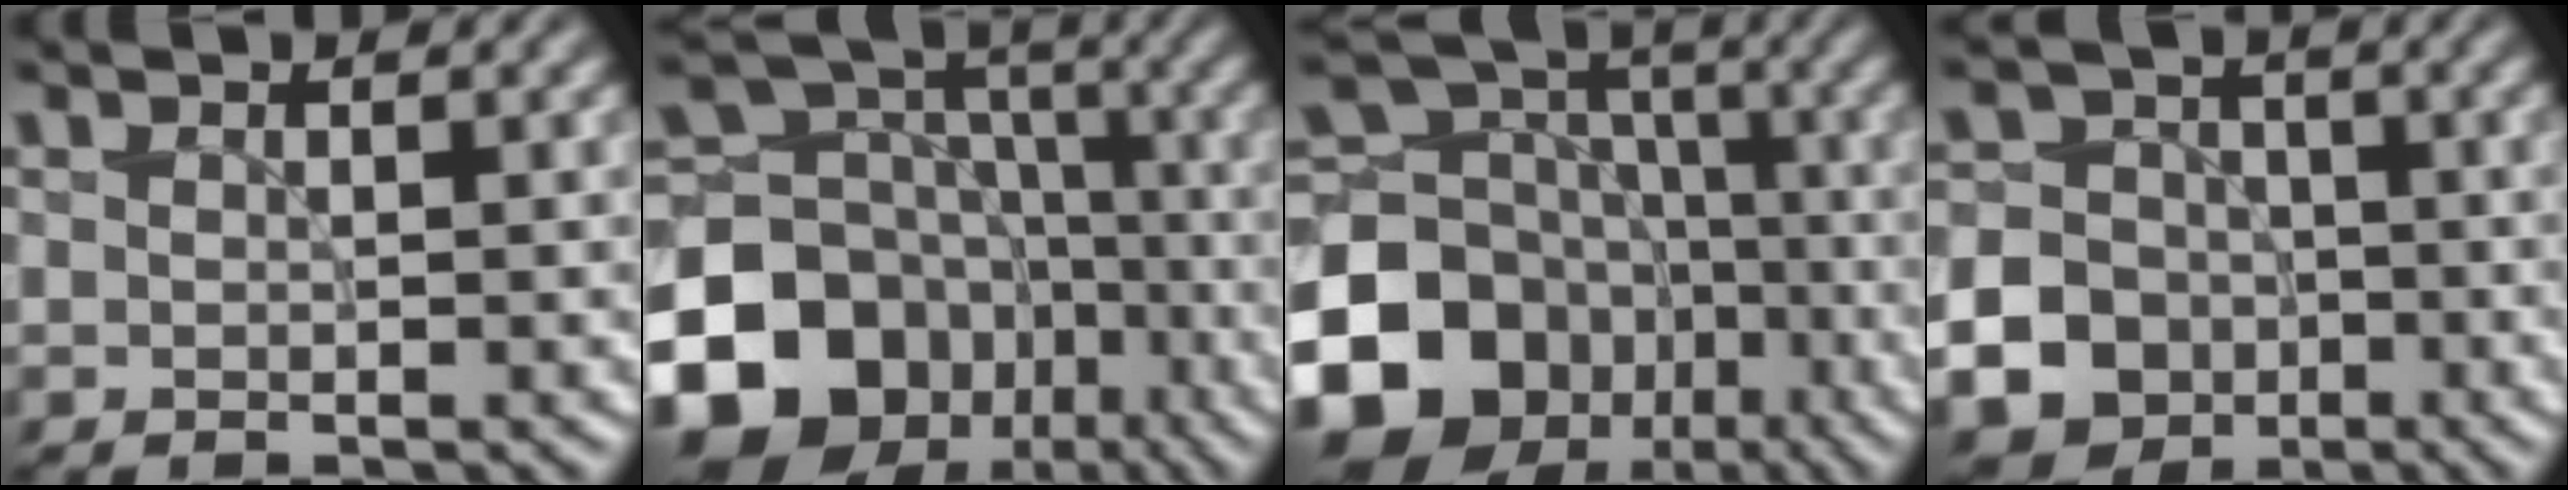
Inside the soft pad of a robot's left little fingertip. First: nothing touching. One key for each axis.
{"total": 16.5, "fx": -7.4, "fy": 13.0, "fz": 6.9, "tx": -0.175, "ty": -0.017, "tz": -0.130}
{"total": 17.2, "fx": -7.0, "fy": 13.9, "fz": 7.3, "tx": -0.176, "ty": -0.025, "tz": -0.134}
{"total": 22.6, "fx": -8.1, "fy": 20.7, "fz": 3.9, "tx": -0.127, "ty": -0.052, "tz": -0.175}